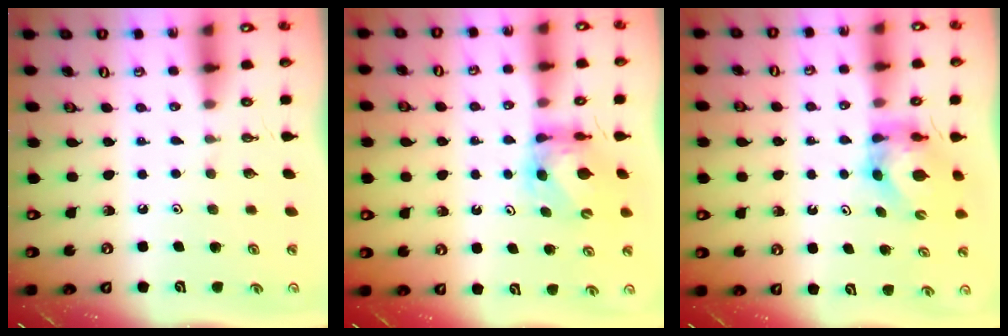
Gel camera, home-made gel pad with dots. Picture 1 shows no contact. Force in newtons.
{"total": 5.5, "press": 5.5, "slide": 0.7}
{"total": 5.8, "press": 5.8, "slide": 0.5}